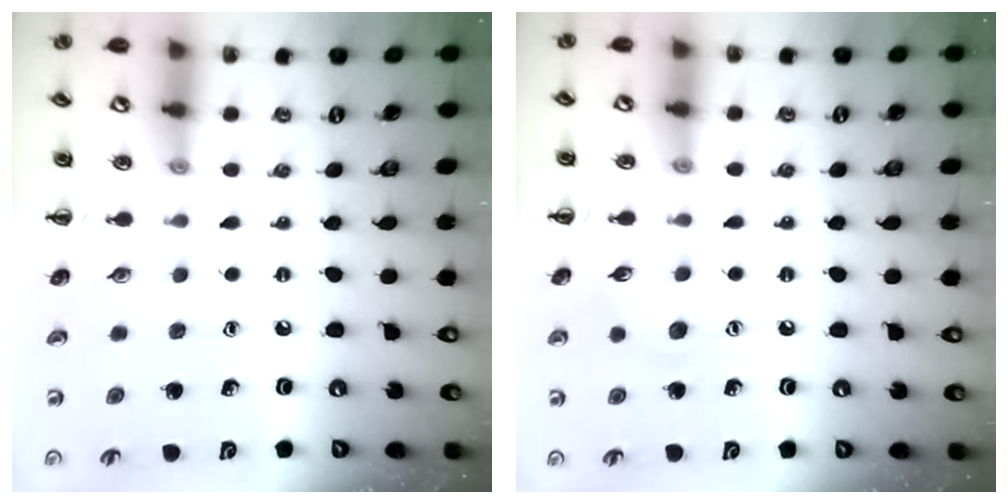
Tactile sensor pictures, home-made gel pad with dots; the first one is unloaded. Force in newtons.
{"total": 5.7, "press": 5.5, "slide": 1.6}